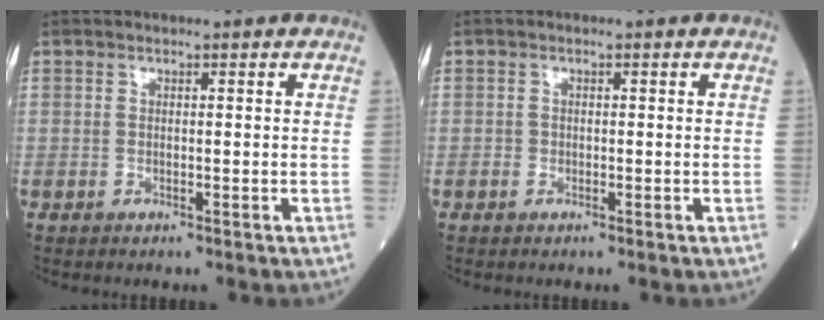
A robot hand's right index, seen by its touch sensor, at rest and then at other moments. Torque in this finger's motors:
{"motor_torque": [0.01, 0.00, 0.07, 0.00]}